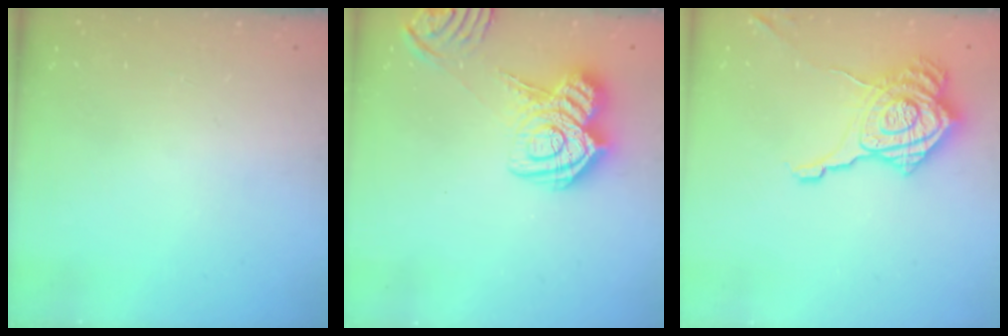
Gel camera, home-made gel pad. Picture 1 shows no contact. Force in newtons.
{"total": 15.0, "press": 15.0, "slide": 0.8}
{"total": 19.1, "press": 19.1, "slide": 1.2}